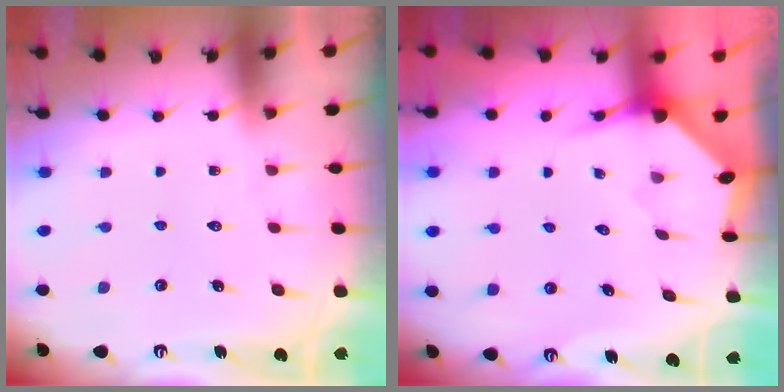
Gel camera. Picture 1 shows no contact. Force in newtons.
{"total": 3.4, "press": 3.3, "slide": 0.3}